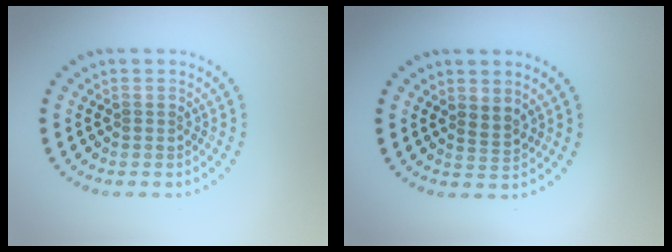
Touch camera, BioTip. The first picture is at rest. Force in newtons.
{"total": 1.5, "press": 1.2, "slide": 0.9}